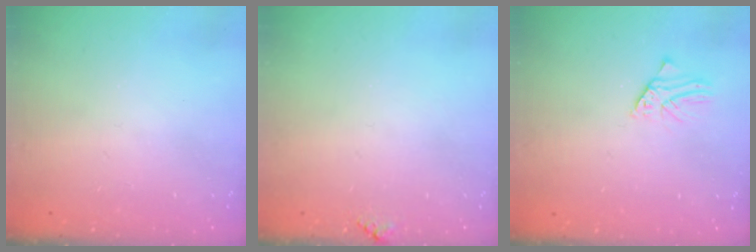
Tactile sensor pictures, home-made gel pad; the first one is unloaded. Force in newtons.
{"total": 4.5, "press": 4.5, "slide": 0.4}
{"total": 1.3, "press": 1.3, "slide": 0.0}